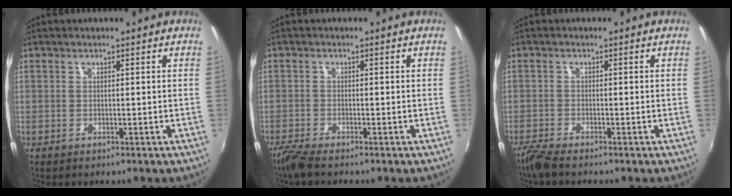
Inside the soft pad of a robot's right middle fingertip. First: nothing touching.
{"total": 3.5, "force": [-2.9, 0.3, 1.9], "torque": [-0.056, -0.013, -0.059]}
{"total": 3.4, "force": [-3.0, 0.2, 1.6], "torque": [-0.049, -0.012, -0.059]}